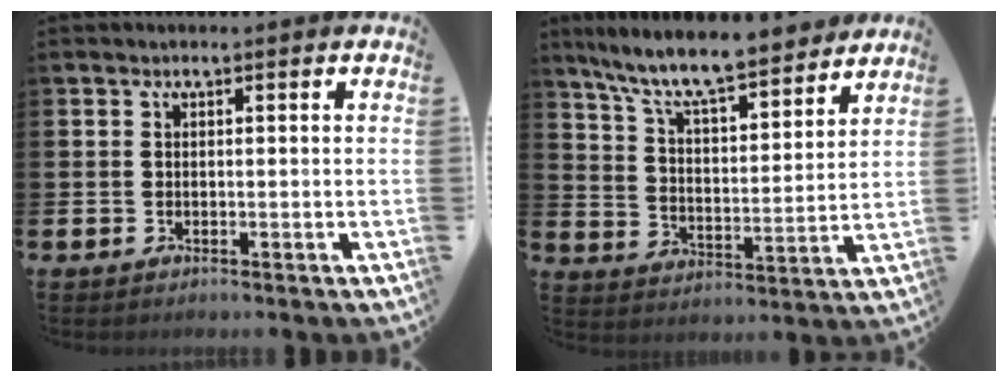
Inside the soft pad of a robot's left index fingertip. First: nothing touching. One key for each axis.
{"total": 10.2, "fx": 9.2, "fy": 1.6, "fz": 3.9, "tx": -0.105, "ty": -0.062, "tz": 0.159}